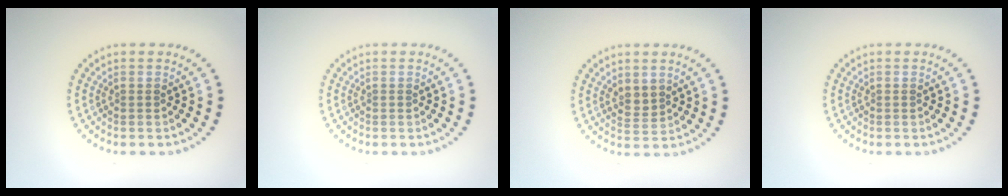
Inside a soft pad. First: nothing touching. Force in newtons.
{"total": 0.0}
{"total": 1.6, "press": 1.4, "slide": 0.8}
{"total": 0.0}